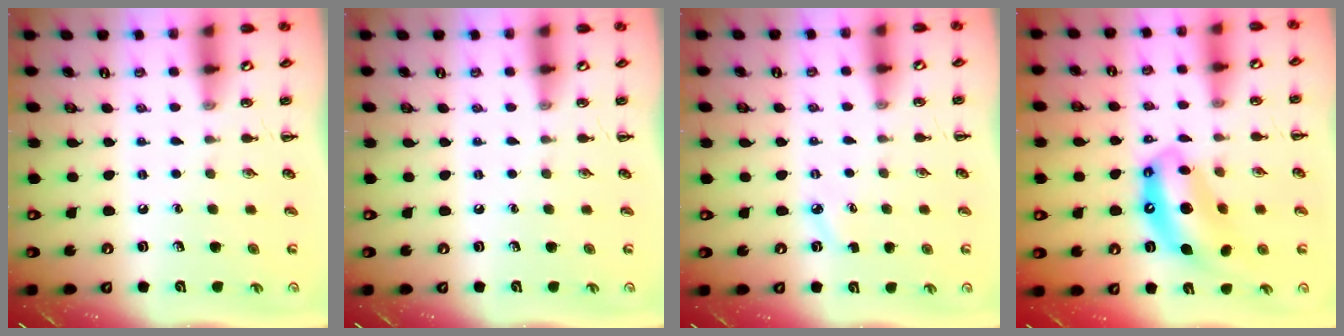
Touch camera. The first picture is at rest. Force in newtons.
{"total": 0.0}
{"total": 3.4, "press": 3.1, "slide": 1.2}
{"total": 12.4, "press": 11.9, "slide": 3.5}